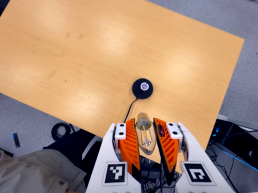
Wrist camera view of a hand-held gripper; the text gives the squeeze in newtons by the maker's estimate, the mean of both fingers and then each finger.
{"total": 18.7, "left": 20.3, "right": 17.1}